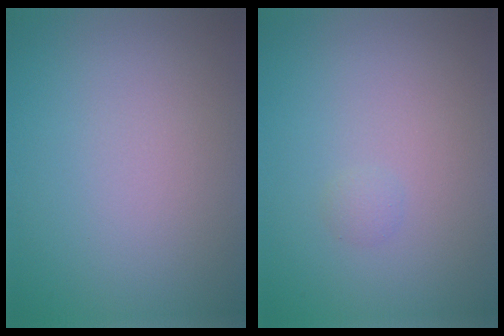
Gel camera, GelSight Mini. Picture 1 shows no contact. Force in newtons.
{"total": 0.6, "press": 0.6, "slide": 0.1}